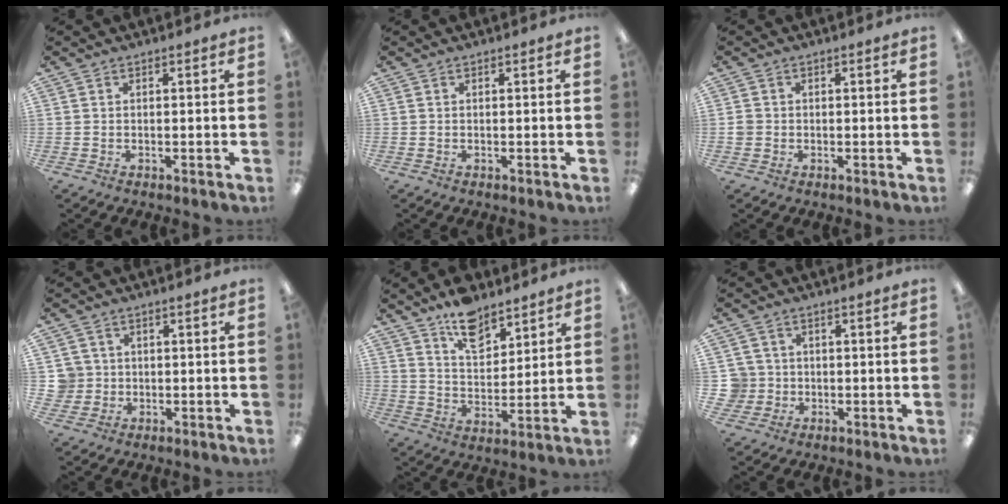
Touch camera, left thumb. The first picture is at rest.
{"total": 0.0}
{"total": 1.4, "force": [-0.1, 1.4, 0.3], "torque": [-0.004, 0.004, -0.004]}
{"total": 4.3, "force": [0.6, 4.2, 0.4], "torque": [-0.019, 0.005, 0.009]}
{"total": 10.7, "force": [8.2, 5.3, 4.3], "torque": [-0.063, -0.048, 0.149]}
{"total": 5.0, "force": [0.3, 4.9, 1.0], "torque": [-0.044, 0.009, 0.005]}